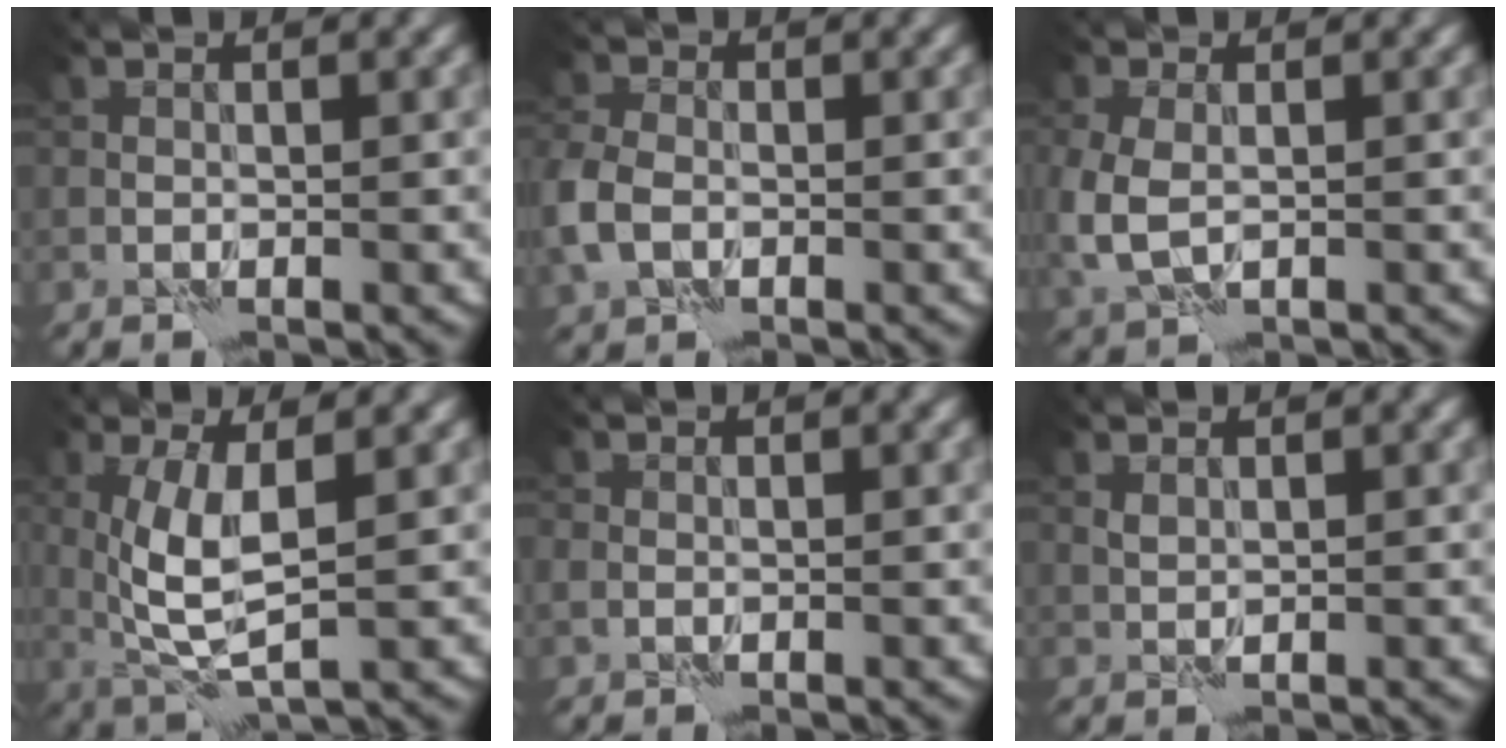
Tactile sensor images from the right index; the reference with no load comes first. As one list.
[{"total": 4.4, "force": [-1.3, 3.1, 2.8], "torque": [-0.077, -0.001, -0.037]}, {"total": 4.3, "force": [-0.7, 2.9, 3.1], "torque": [-0.088, -0.012, -0.014]}, {"total": 5.1, "force": [0.8, 1.6, 4.8], "torque": [-0.108, -0.007, 0.018]}, {"total": 1.1, "force": [-0.4, 0.9, 0.5], "torque": [-0.007, -0.001, -0.010]}, {"total": 0.6, "force": [0.3, 0.3, 0.4], "torque": [-0.011, 0.000, 0.006]}]